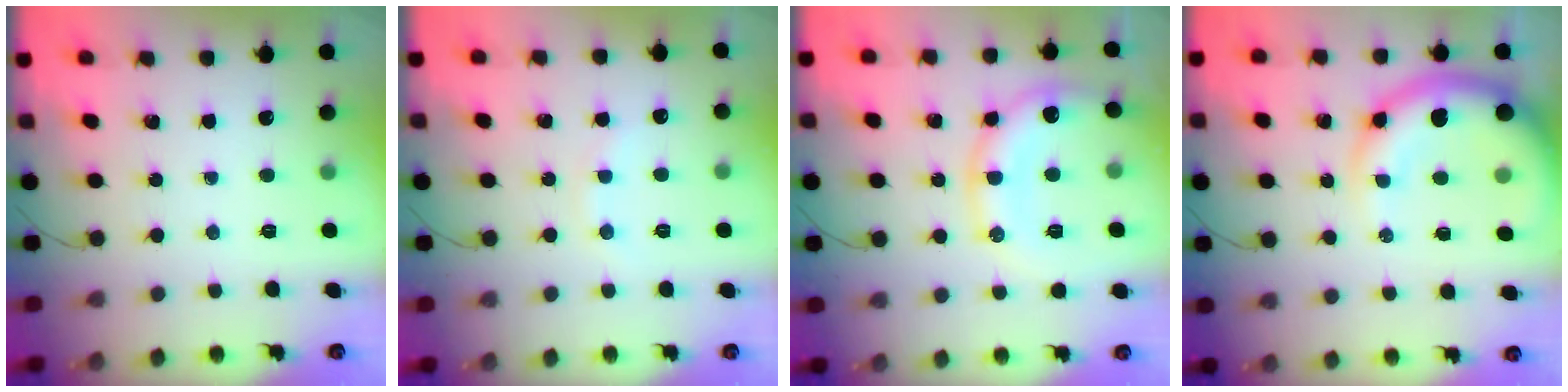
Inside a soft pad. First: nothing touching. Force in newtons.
{"total": 5.8, "press": 5.6, "slide": 1.6}
{"total": 14.3, "press": 14.3, "slide": 0.4}
{"total": 9.9, "press": 9.5, "slide": 2.9}